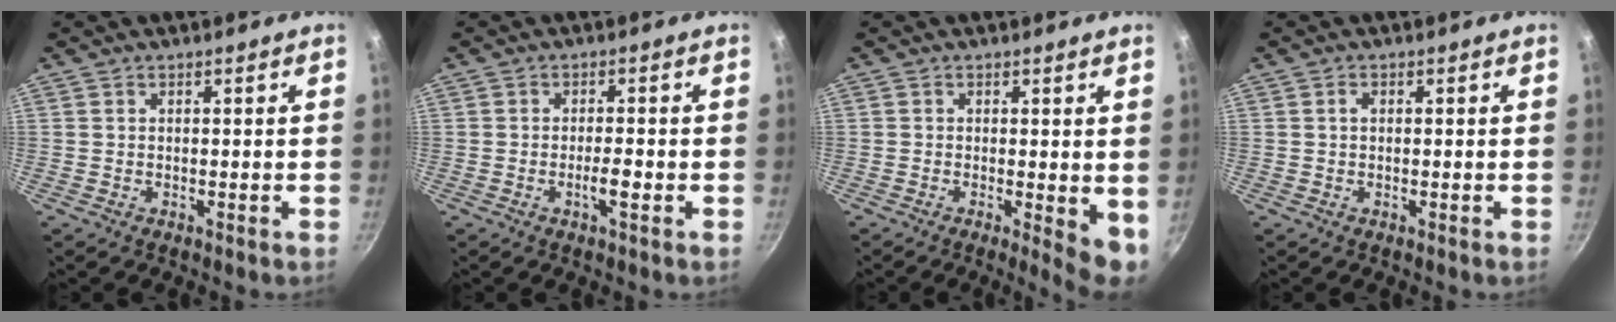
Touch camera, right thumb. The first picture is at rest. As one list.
[{"total": 2.9, "force": [-1.1, 0.6, 2.6], "torque": [-0.044, 0.009, -0.020]}, {"total": 5.9, "force": [-0.4, 1.8, 5.6], "torque": [-0.065, -0.010, -0.004]}, {"total": 1.1, "force": [0.2, 0.8, 0.8], "torque": [-0.014, 0.005, 0.003]}]